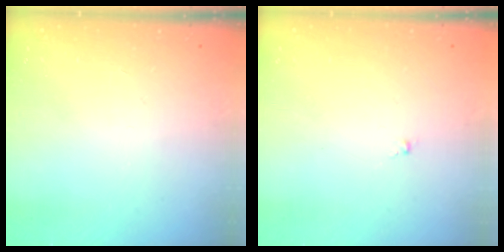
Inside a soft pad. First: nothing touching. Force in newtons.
{"total": 0.0}